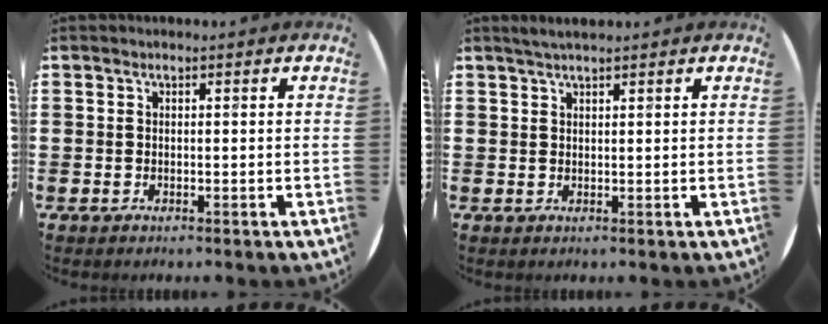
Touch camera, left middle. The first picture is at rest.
{"total": 1.6, "force": [1.4, 0.0, 0.7], "torque": [-0.014, 0.004, 0.025]}